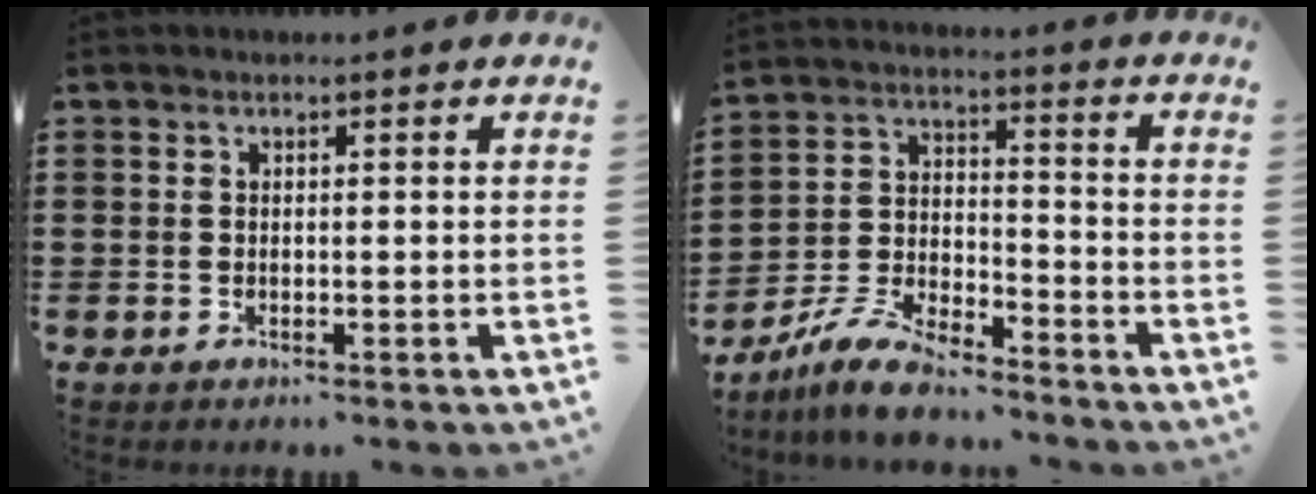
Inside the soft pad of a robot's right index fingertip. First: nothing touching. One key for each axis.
{"total": 8.0, "fx": -7.2, "fy": 1.6, "fz": 3.2, "tx": -0.073, "ty": 0.013, "tz": -0.138}